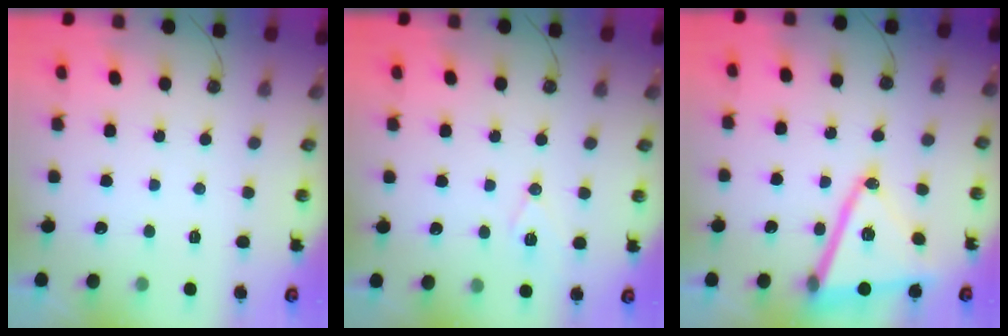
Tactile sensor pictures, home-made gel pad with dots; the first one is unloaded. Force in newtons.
{"total": 8.2, "press": 7.4, "slide": 3.5}
{"total": 17.3, "press": 17.1, "slide": 2.9}